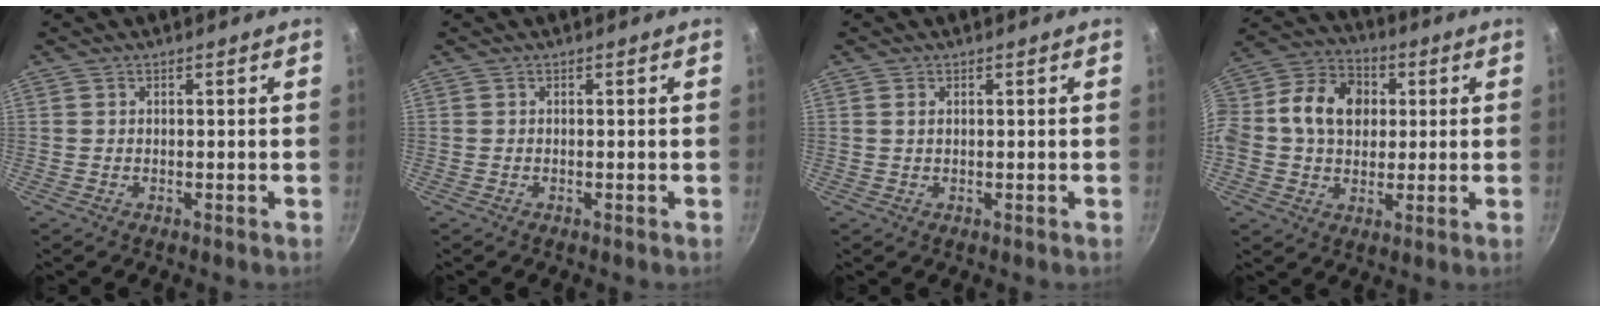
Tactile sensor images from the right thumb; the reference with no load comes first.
{"total": 0.0}
{"total": 1.0, "force": [0.4, 0.6, 0.8], "torque": [-0.014, 0.002, 0.007]}
{"total": 16.4, "force": [2.1, 12.9, 10.0], "torque": [-0.157, 0.027, 0.017]}